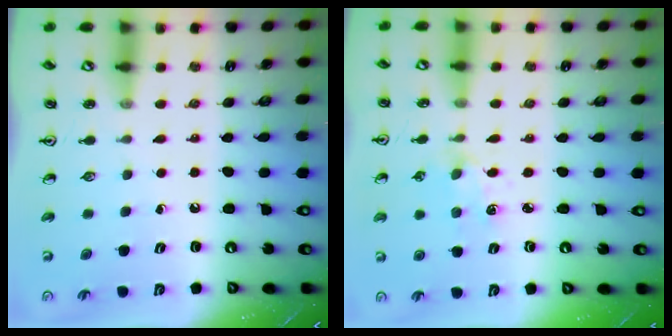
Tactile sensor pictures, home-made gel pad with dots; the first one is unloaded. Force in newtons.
{"total": 3.3, "press": 3.3, "slide": 0.4}